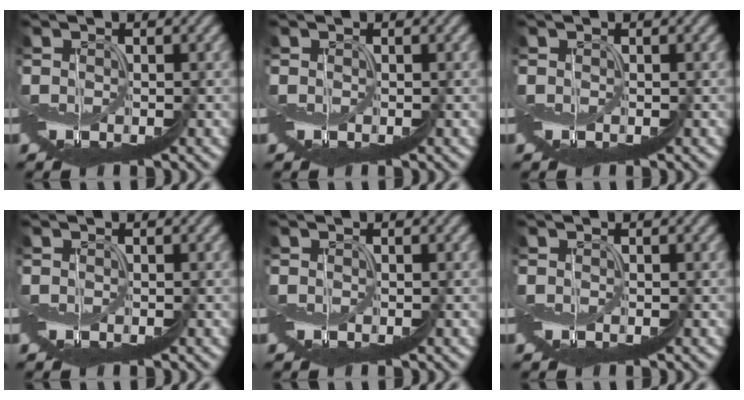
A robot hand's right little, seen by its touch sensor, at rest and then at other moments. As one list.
[{"total": 0.0}, {"total": 0.0}, {"total": 0.0}, {"total": 0.0}, {"total": 0.0}]